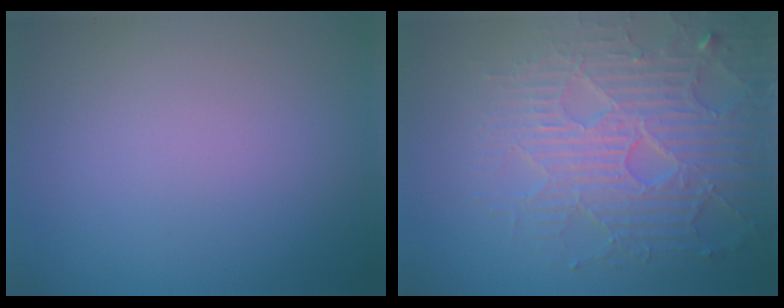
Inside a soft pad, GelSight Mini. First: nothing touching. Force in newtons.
{"total": 6.1, "press": 5.2, "slide": 3.1}